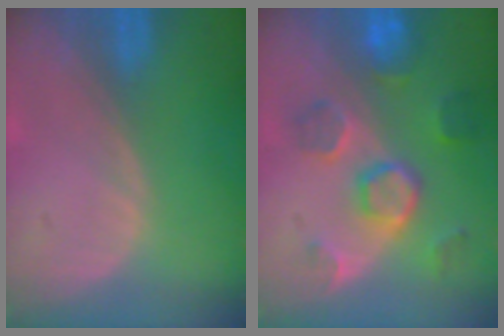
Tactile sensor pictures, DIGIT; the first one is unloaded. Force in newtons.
{"total": 8.6, "press": 7.8, "slide": 3.6}